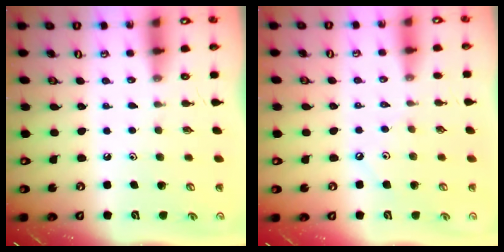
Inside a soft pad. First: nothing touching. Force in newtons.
{"total": 2.8, "press": 2.7, "slide": 0.5}